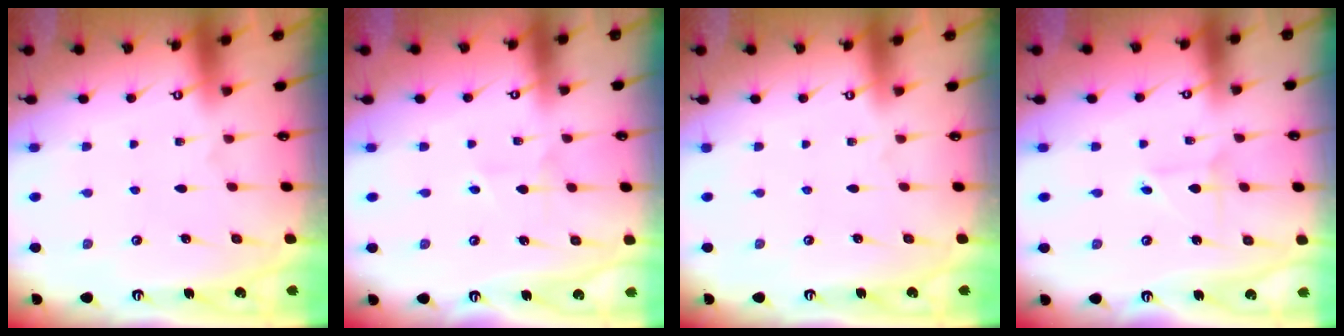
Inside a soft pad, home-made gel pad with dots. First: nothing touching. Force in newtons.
{"total": 2.7, "press": 2.5, "slide": 0.9}
{"total": 0.0}
{"total": 1.8, "press": 1.8, "slide": 0.2}